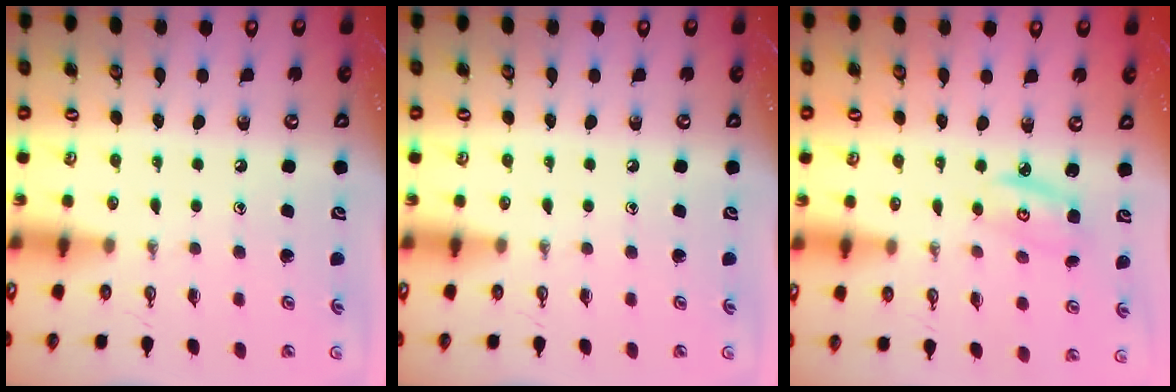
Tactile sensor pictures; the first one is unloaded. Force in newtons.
{"total": 0.0}
{"total": 3.7, "press": 3.7, "slide": 0.2}